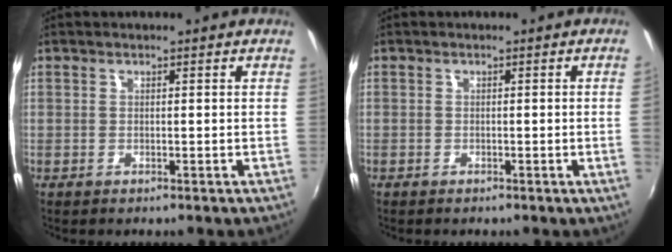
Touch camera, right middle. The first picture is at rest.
{"total": 1.4, "force": [-0.1, -0.9, 1.1], "torque": [-0.009, -0.011, 0.001]}